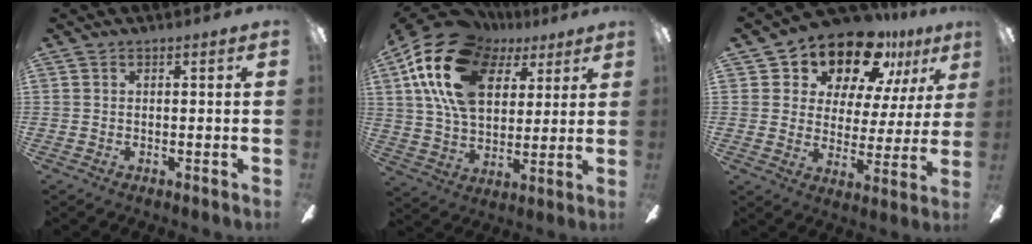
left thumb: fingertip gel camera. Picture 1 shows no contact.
{"total": 22.9, "force": [10.3, 14.5, 14.5], "torque": [-0.288, -0.029, 0.180]}
{"total": 15.4, "force": [12.1, 7.2, 6.4], "torque": [-0.123, -0.077, 0.214]}